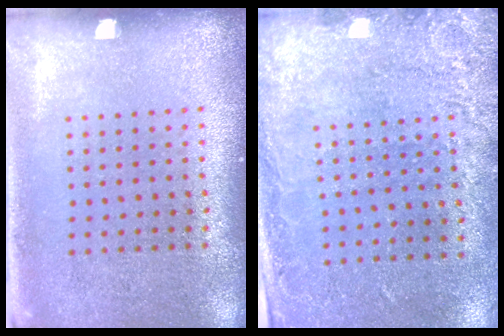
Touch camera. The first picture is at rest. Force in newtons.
{"total": 2.6, "press": 2.0, "slide": 1.7}